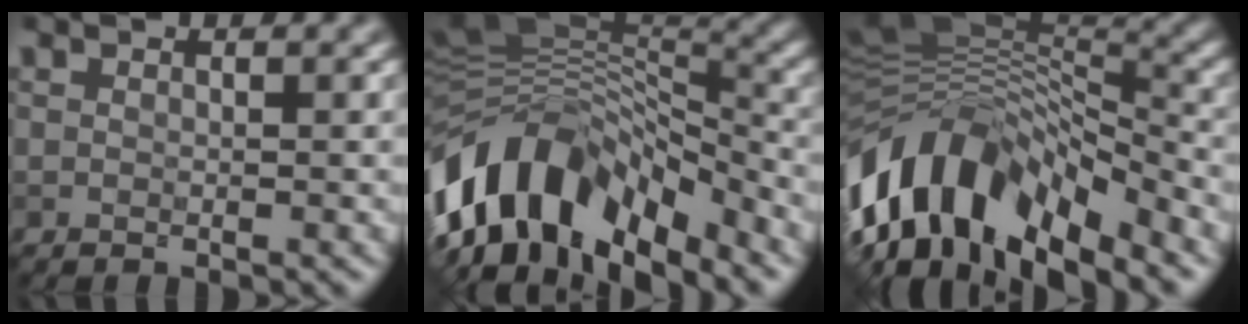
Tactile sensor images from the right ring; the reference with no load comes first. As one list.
[{"total": 12.9, "force": [-7.8, 6.2, 8.2], "torque": [-0.162, 0.036, -0.127]}, {"total": 12.4, "force": [-6.5, 5.9, 8.7], "torque": [-0.171, 0.026, -0.108]}]